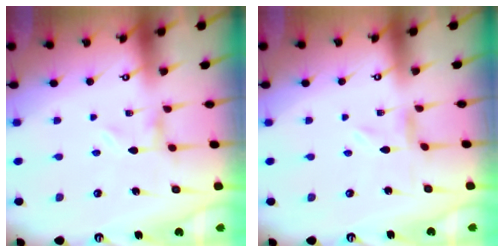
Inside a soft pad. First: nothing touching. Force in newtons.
{"total": 0.0}